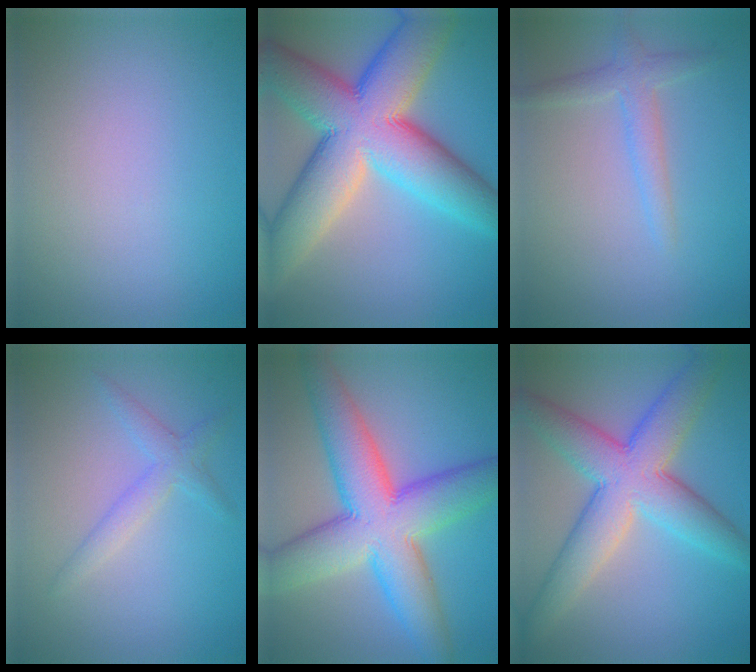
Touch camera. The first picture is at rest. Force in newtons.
{"total": 14.6, "press": 14.6, "slide": 0.7}
{"total": 2.2, "press": 2.2, "slide": 0.1}
{"total": 2.1, "press": 2.1, "slide": 0.1}
{"total": 11.1, "press": 11.1, "slide": 0.4}
{"total": 8.5, "press": 8.4, "slide": 0.4}